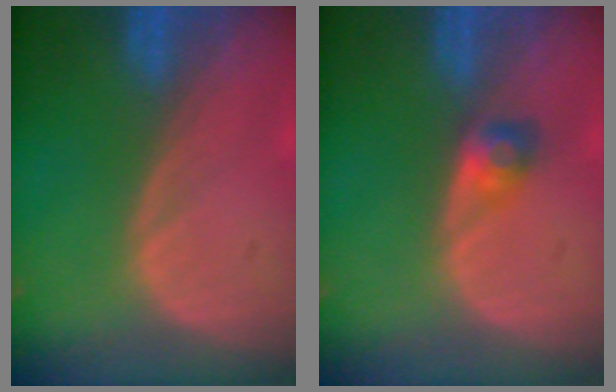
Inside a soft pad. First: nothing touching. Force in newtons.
{"total": 2.4, "press": 2.3, "slide": 0.7}